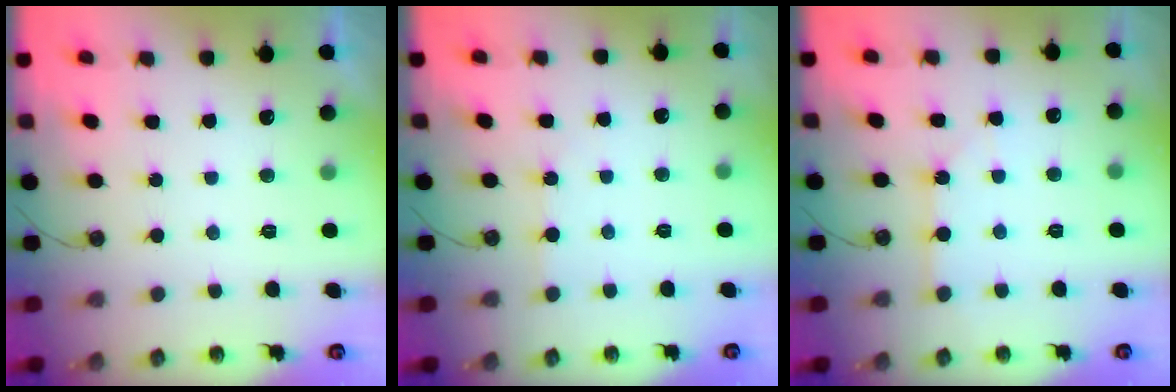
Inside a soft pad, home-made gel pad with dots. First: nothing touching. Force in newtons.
{"total": 1.5, "press": 1.5, "slide": 0.2}
{"total": 1.8, "press": 1.8, "slide": 0.3}